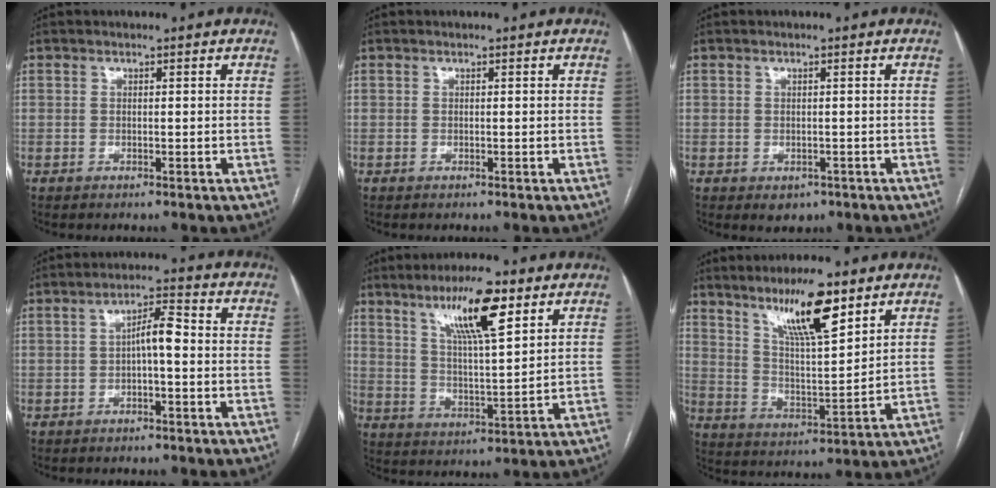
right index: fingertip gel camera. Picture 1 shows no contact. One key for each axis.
{"total": 0.0}
{"total": 2.1, "fx": -0.9, "fy": 1.7, "fz": 0.8, "tx": -0.005, "ty": 0.000, "tz": -0.002}
{"total": 4.3, "fx": -0.4, "fy": 1.0, "fz": 4.1, "tx": -0.068, "ty": 0.016, "tz": -0.006}
{"total": 11.4, "fx": 6.8, "fy": 1.5, "fz": 9.1, "tx": -0.161, "ty": 0.003, "tz": 0.116}
{"total": 11.7, "fx": 7.8, "fy": 1.6, "fz": 8.6, "tx": -0.152, "ty": -0.003, "tz": 0.141}